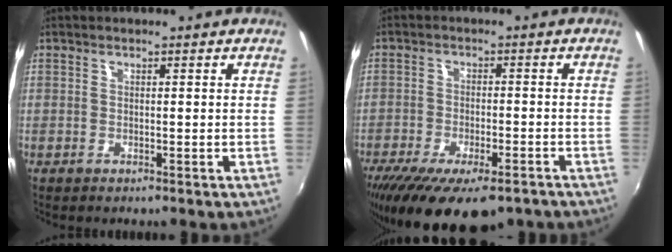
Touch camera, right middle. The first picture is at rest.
{"total": 17.8, "force": [-12.5, 6.4, 10.9], "torque": [-0.219, -0.054, -0.186]}